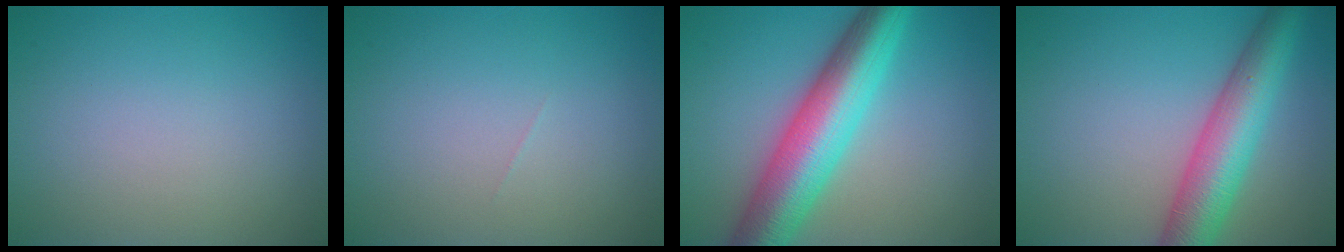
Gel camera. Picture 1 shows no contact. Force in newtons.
{"total": 0.0}
{"total": 9.6, "press": 9.6, "slide": 0.2}
{"total": 7.2, "press": 7.2, "slide": 0.2}